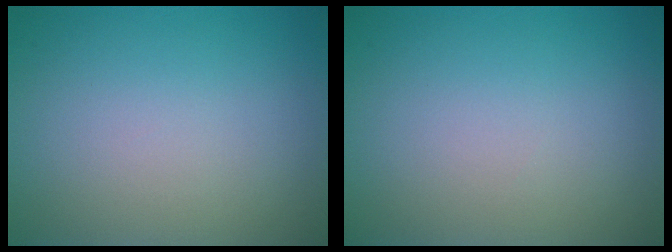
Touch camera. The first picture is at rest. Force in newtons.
{"total": 0.0}